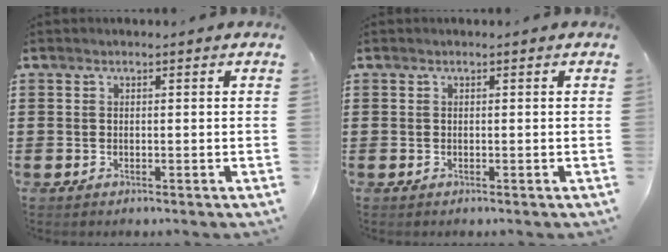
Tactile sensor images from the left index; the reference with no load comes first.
{"total": 0.0}